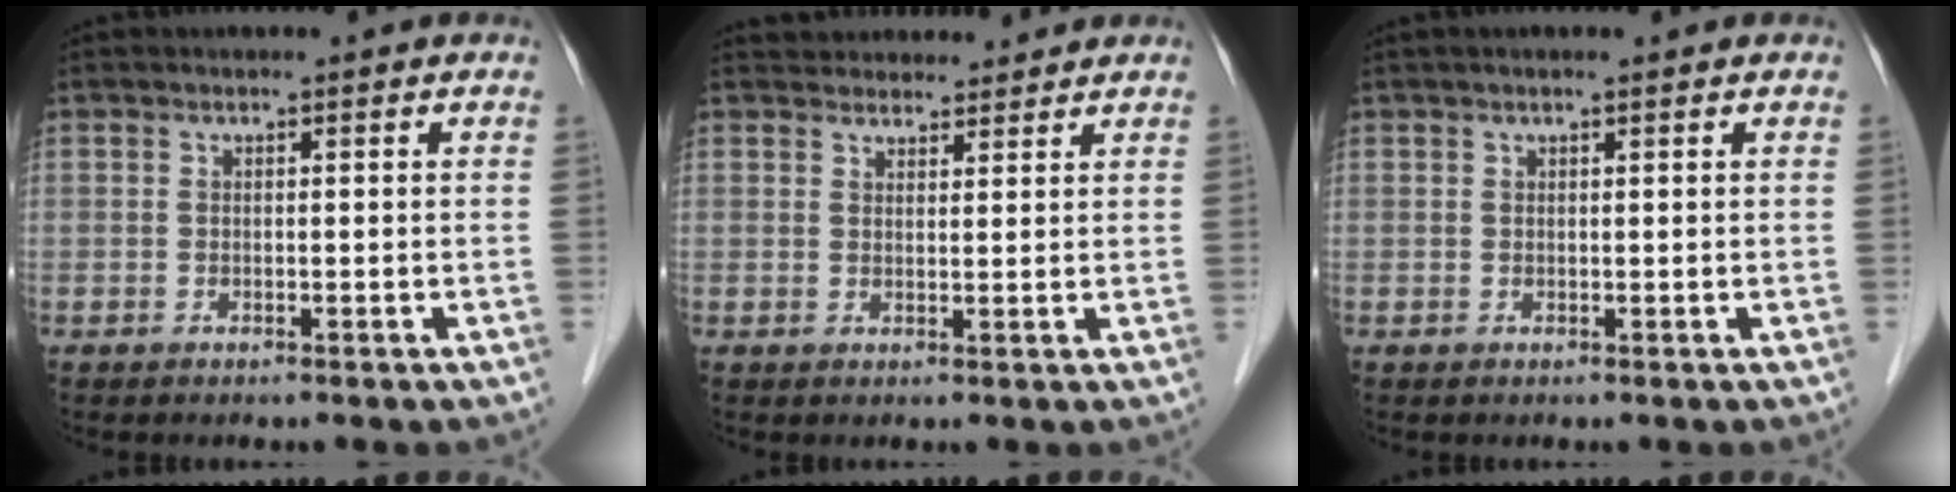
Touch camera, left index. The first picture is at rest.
{"total": 7.1, "force": [6.7, 2.0, 1.0], "torque": [0.001, 0.020, 0.084]}
{"total": 0.9, "force": [0.6, 0.0, 0.7], "torque": [-0.012, 0.007, 0.009]}